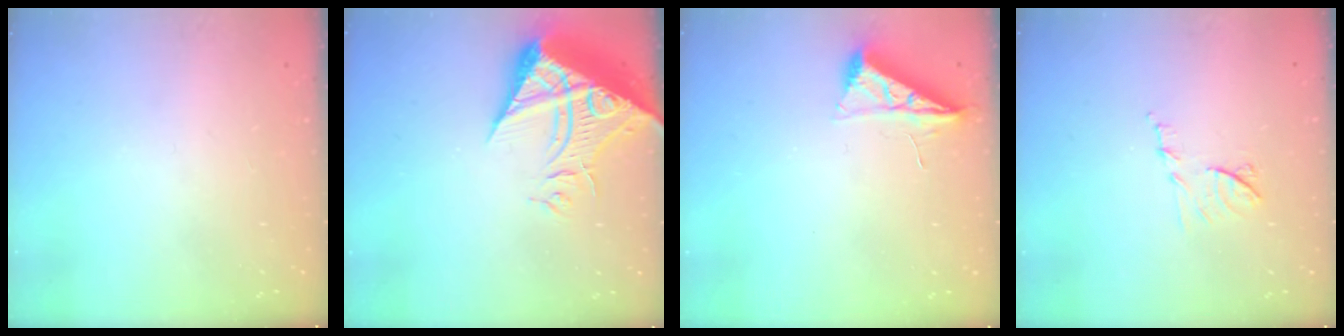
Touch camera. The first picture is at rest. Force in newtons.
{"total": 19.4, "press": 19.3, "slide": 2.1}
{"total": 7.0, "press": 6.9, "slide": 0.8}
{"total": 7.4, "press": 7.4, "slide": 0.4}